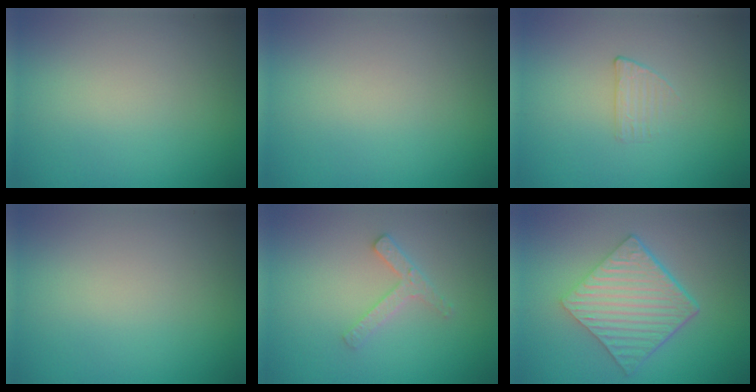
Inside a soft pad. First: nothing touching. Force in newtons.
{"total": 0.0}
{"total": 1.0, "press": 0.3, "slide": 1.0}
{"total": 0.0}
{"total": 1.9, "press": 1.8, "slide": 0.4}
{"total": 6.6, "press": 4.6, "slide": 4.7}